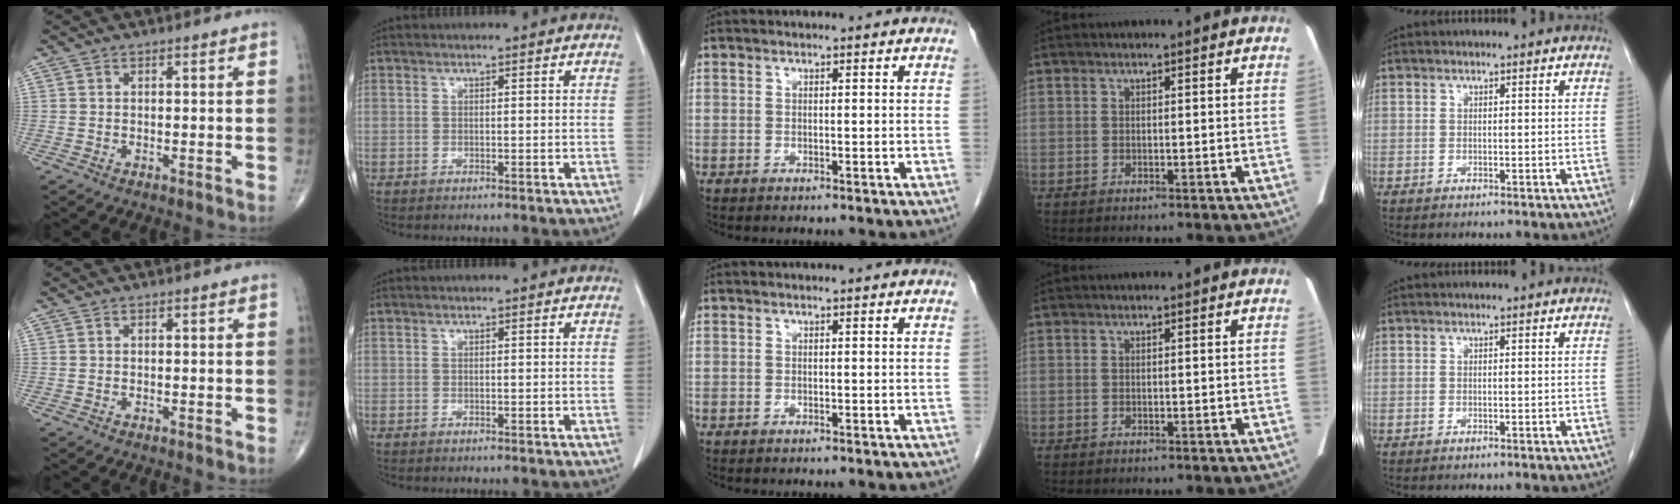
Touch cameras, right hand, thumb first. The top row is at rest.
{}